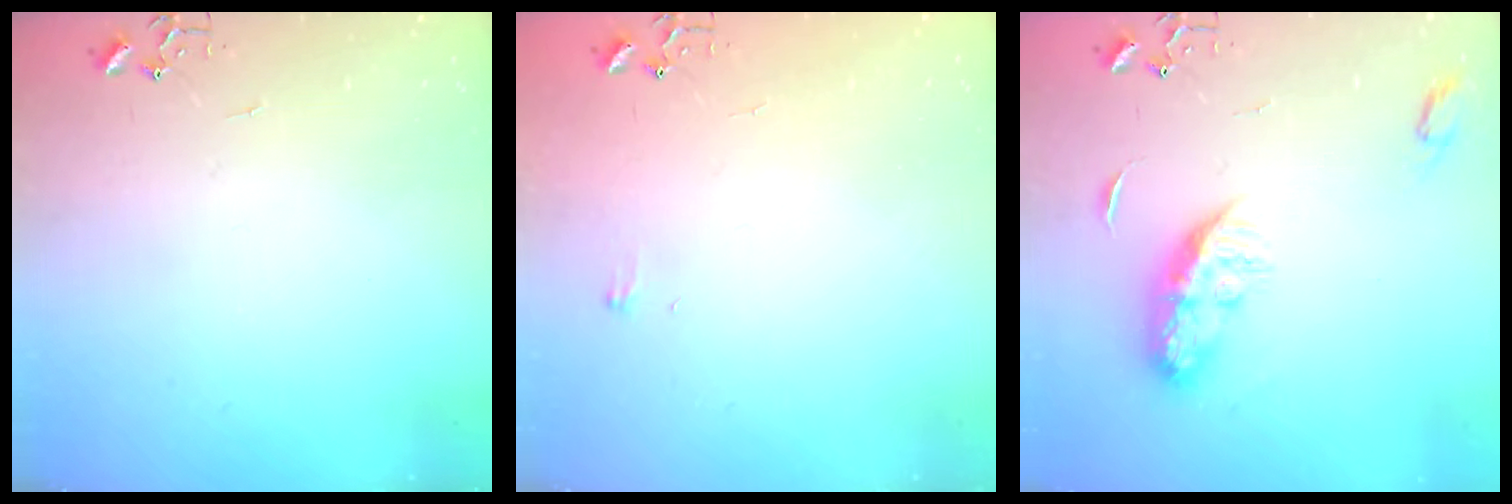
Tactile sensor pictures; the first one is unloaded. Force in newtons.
{"total": 4.3, "press": 4.3, "slide": 0.5}
{"total": 9.6, "press": 9.6, "slide": 0.1}